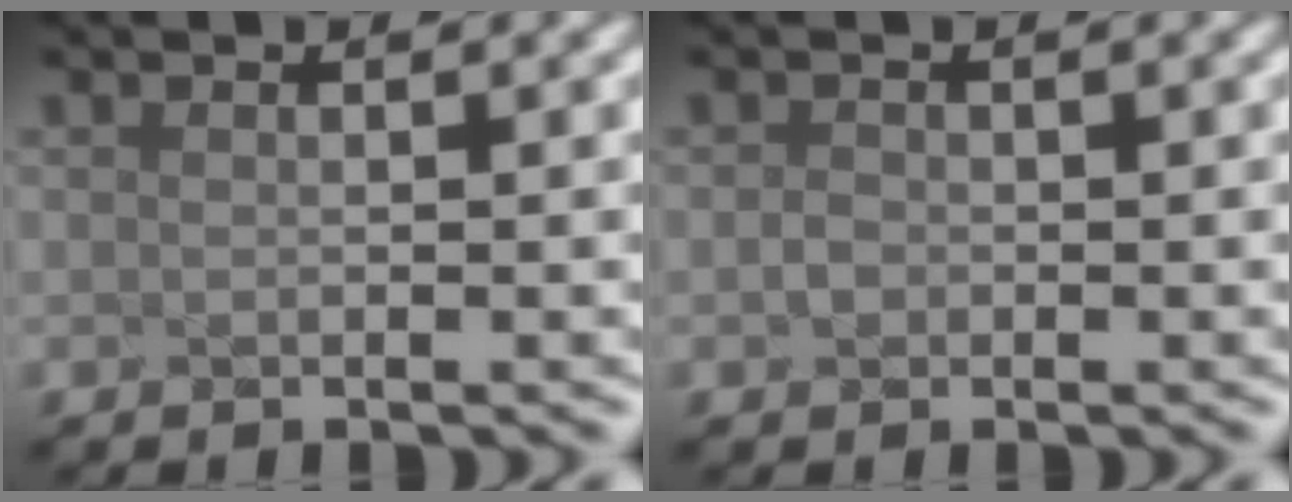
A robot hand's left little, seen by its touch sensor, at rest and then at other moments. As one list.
[{"total": 1.8, "force": [-1.2, -0.8, -1.0], "torque": [-0.020, -0.001, 0.021]}]